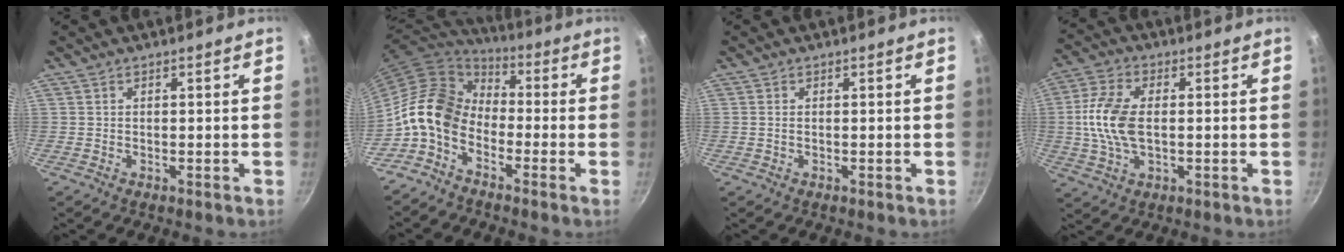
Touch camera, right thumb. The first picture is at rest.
{"total": 12.7, "force": [-3.9, 8.8, 8.4], "torque": [-0.131, 0.051, -0.103]}
{"total": 0.6, "force": [0.0, 0.4, 0.5], "torque": [-0.010, 0.002, -0.001]}
{"total": 11.1, "force": [0.1, 6.3, 9.1], "torque": [-0.183, 0.014, -0.007]}